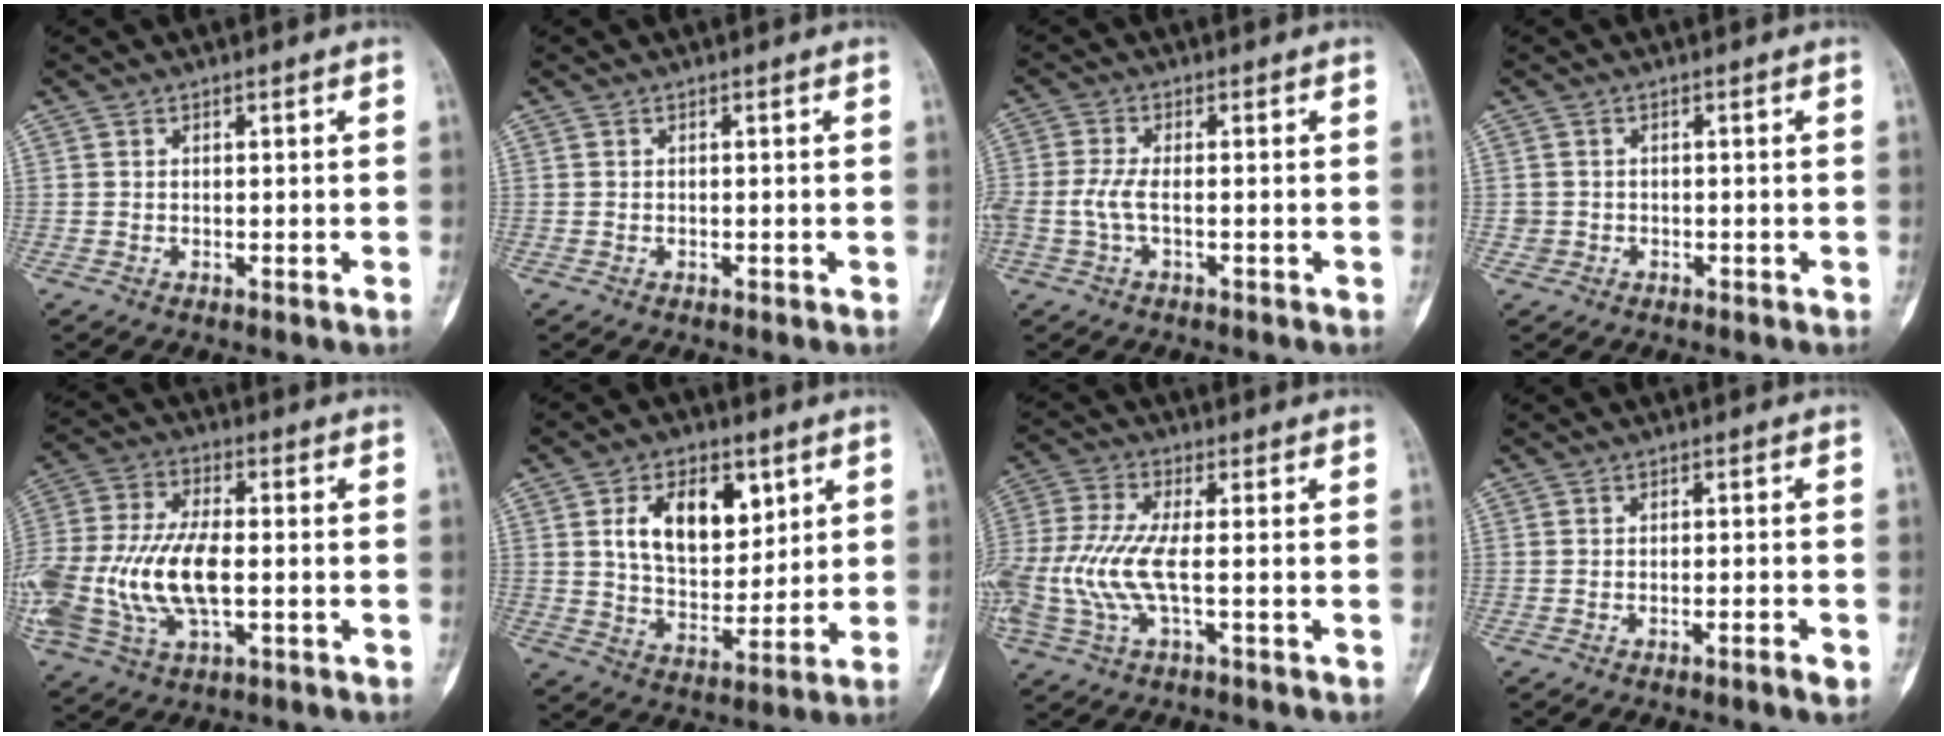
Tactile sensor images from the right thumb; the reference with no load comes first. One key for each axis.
{"total": 0.0}
{"total": 4.1, "fx": -1.0, "fy": 1.9, "fz": 3.5, "tx": -0.090, "ty": 0.008, "tz": -0.024}
{"total": 1.6, "fx": -0.4, "fy": 1.5, "fz": -0.1, "tx": 0.015, "ty": 0.009, "tz": -0.011}
{"total": 21.5, "fx": -3.2, "fy": 11.6, "fz": 17.8, "tx": -0.407, "ty": 0.007, "tz": -0.051}
{"total": 13.9, "fx": 4.9, "fy": 8.5, "fz": 9.8, "tx": -0.117, "ty": -0.021, "tz": 0.092}
{"total": 12.4, "fx": -2.1, "fy": 4.6, "fz": 11.3, "tx": -0.282, "ty": 0.010, "tz": -0.043}
{"total": 2.2, "fx": -1.2, "fy": 0.4, "fz": 1.8, "tx": -0.027, "ty": 0.006, "tz": -0.019}